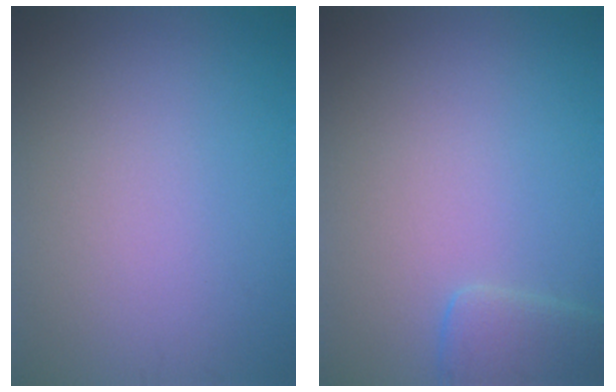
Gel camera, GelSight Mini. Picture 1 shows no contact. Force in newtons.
{"total": 2.3, "press": 2.3, "slide": 0.2}